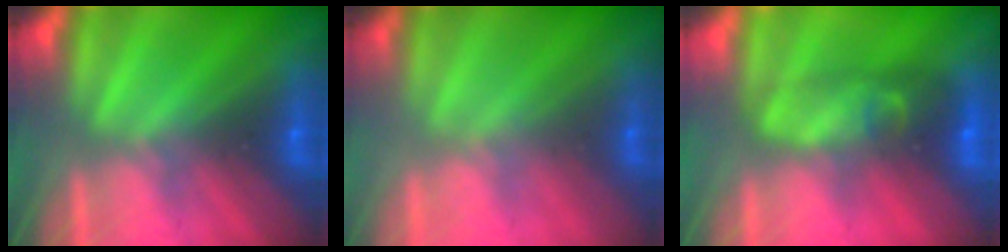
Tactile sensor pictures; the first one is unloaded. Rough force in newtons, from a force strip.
{"total": 2.3}
{"total": 8.0}